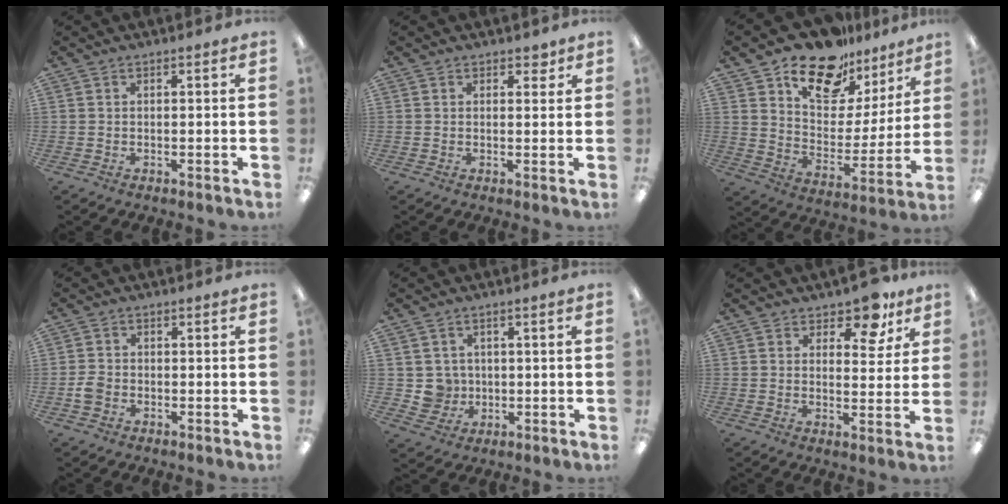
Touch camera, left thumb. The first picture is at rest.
{"total": 2.1, "force": [1.4, 1.4, 0.8], "torque": [0.000, -0.003, 0.022]}
{"total": 16.9, "force": [13.1, 8.8, 6.1], "torque": [-0.115, -0.089, 0.235]}
{"total": 2.9, "force": [-1.0, 2.3, 1.4], "torque": [-0.022, 0.008, -0.020]}
{"total": 5.1, "force": [0.8, 5.0, 0.1], "torque": [-0.004, 0.001, 0.019]}
{"total": 9.3, "force": [6.7, 4.5, 4.6], "torque": [-0.046, -0.040, 0.114]}